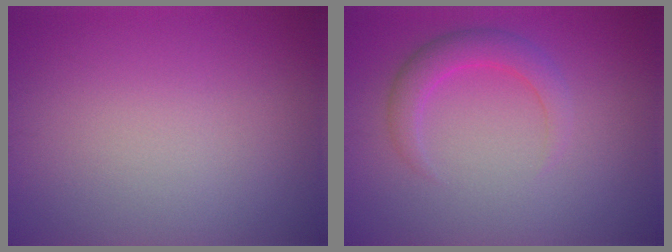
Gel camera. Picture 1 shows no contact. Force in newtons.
{"total": 2.8, "press": 2.8, "slide": 0.2}